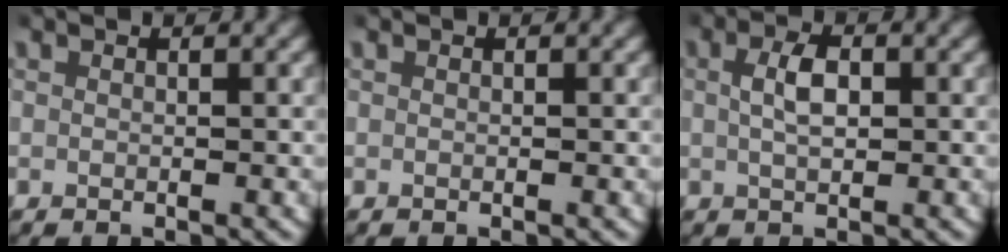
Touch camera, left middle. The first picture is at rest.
{"total": 0.0}
{"total": 2.5, "force": [0.3, 1.3, 2.2], "torque": [-0.040, 0.001, 0.005]}